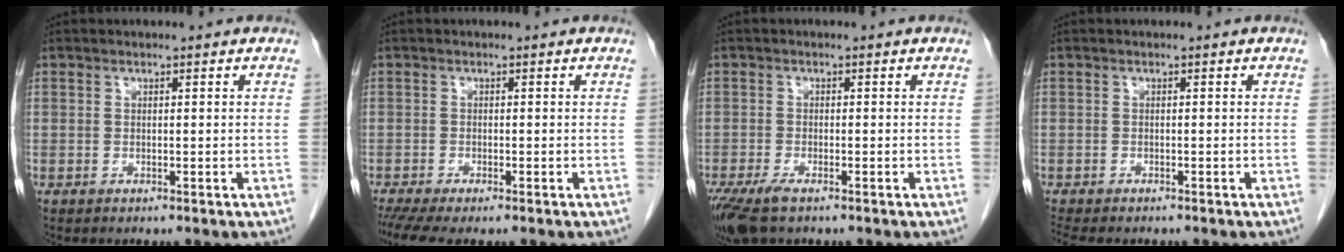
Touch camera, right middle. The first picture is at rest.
{"total": 4.9, "force": [-3.9, 0.6, 3.0], "torque": [-0.048, -0.013, -0.067]}
{"total": 5.2, "force": [-3.4, 1.4, 3.6], "torque": [-0.075, -0.014, -0.060]}
{"total": 4.6, "force": [-4.0, 1.1, 2.0], "torque": [-0.030, -0.011, -0.059]}